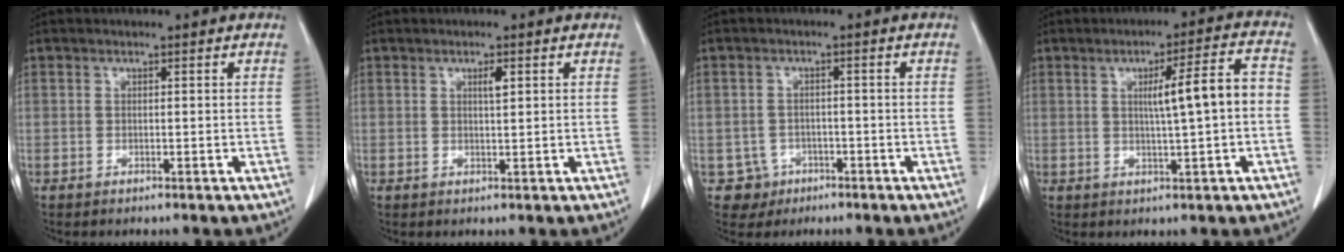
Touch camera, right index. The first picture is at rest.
{"total": 1.4, "force": [0.6, 0.2, 1.3], "torque": [-0.025, -0.001, 0.009]}
{"total": 3.6, "force": [-1.6, 3.2, -0.4], "torque": [0.009, 0.013, -0.023]}
{"total": 8.0, "force": [0.2, 0.3, 8.0], "torque": [-0.117, 0.015, 0.001]}